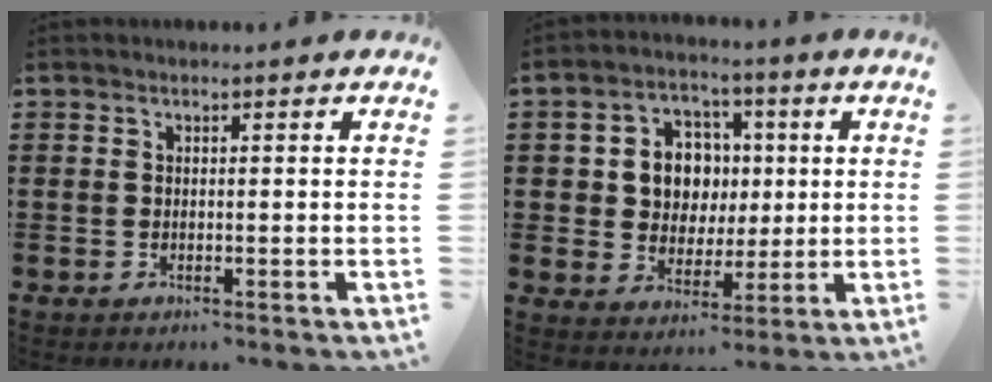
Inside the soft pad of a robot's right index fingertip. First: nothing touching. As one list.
[{"total": 7.6, "force": [1.0, 6.7, 3.4], "torque": [-0.079, 0.017, 0.015]}]